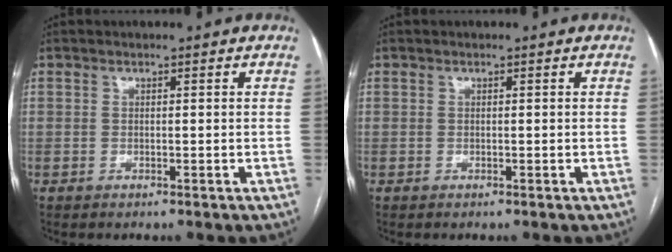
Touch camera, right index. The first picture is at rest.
{"total": 0.0}